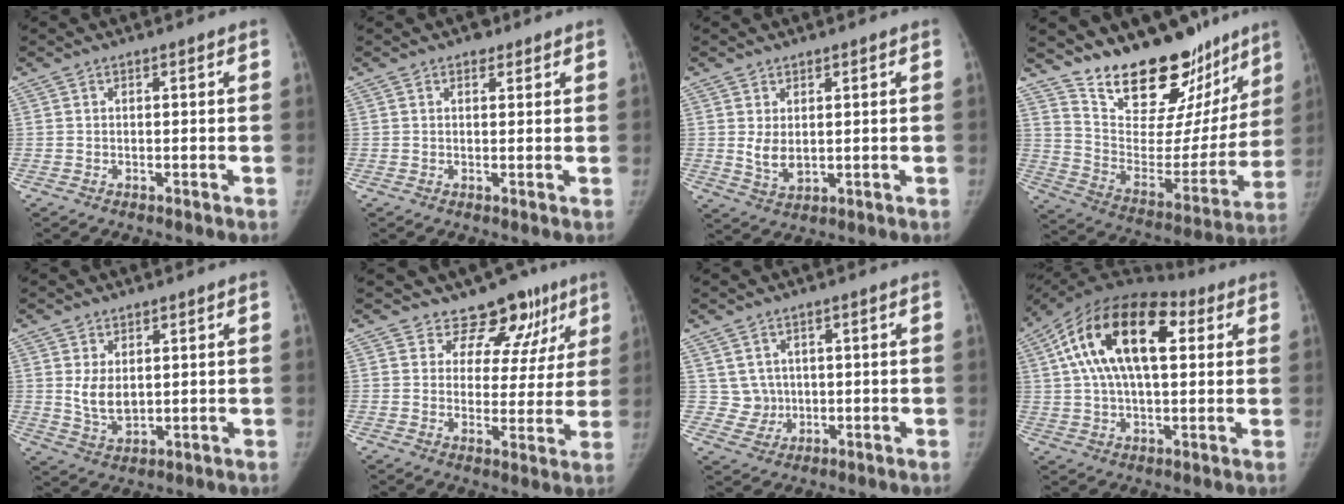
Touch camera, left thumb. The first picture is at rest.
{"total": 1.9, "force": [1.2, 1.2, 0.7], "torque": [0.005, -0.004, 0.011]}
{"total": 3.9, "force": [0.7, 2.5, 2.9], "torque": [-0.042, -0.015, 0.022]}
{"total": 25.4, "force": [19.9, 11.2, 11.2], "torque": [-0.124, -0.115, 0.303]}
{"total": 5.4, "force": [1.3, 3.5, 3.9], "torque": [-0.053, -0.019, 0.035]}
{"total": 11.1, "force": [8.2, 6.9, 2.9], "torque": [0.020, -0.041, 0.092]}
{"total": 4.1, "force": [0.9, 3.9, 0.8], "torque": [0.009, -0.005, 0.021]}
{"total": 20.9, "force": [5.9, 10.8, 16.9], "torque": [-0.294, 0.030, 0.088]}